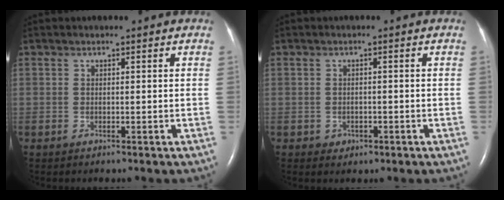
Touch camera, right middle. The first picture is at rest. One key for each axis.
{"total": 1.2, "fx": -0.4, "fy": 1.1, "fz": 0.4, "tx": -0.005, "ty": 0.004, "tz": -0.001}